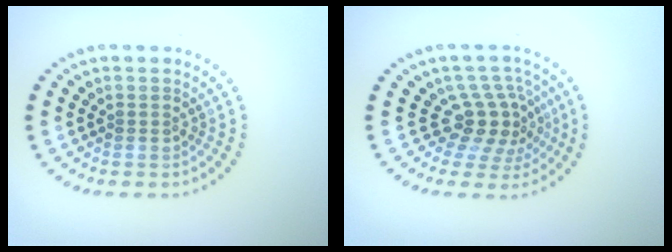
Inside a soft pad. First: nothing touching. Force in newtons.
{"total": 3.9, "press": 2.8, "slide": 2.7}